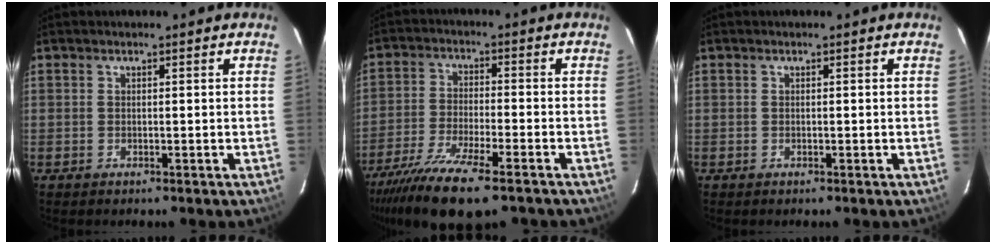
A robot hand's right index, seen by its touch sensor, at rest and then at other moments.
{"total": 15.4, "force": [-11.4, 3.1, 9.9], "torque": [-0.210, -0.045, -0.207]}
{"total": 0.0}